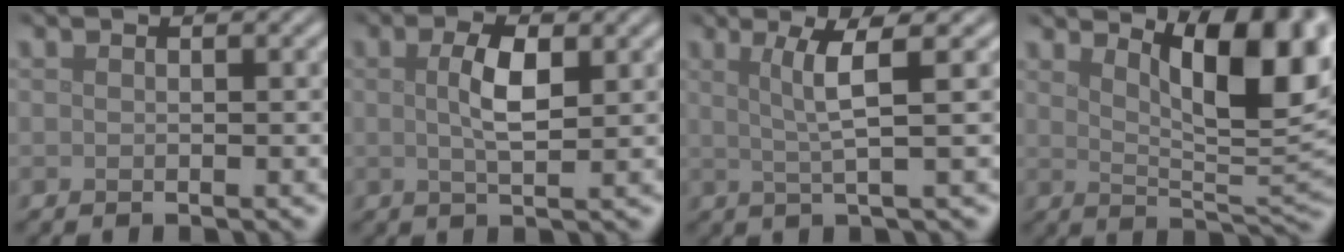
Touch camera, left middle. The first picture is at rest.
{"total": 3.2, "force": [0.7, 1.0, 3.0], "torque": [-0.060, 0.002, 0.013]}
{"total": 3.5, "force": [1.1, 0.4, 3.3], "torque": [-0.057, 0.001, 0.021]}
{"total": 10.1, "force": [4.6, 3.0, 8.5], "torque": [-0.119, 0.004, 0.076]}